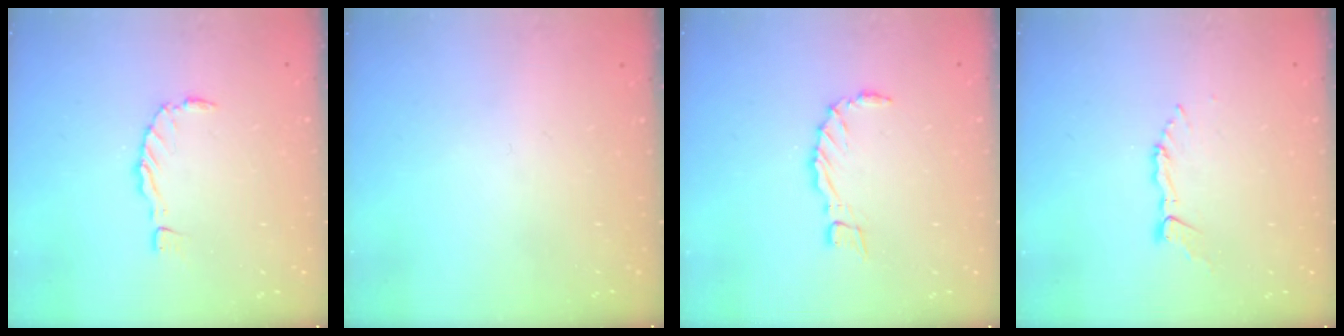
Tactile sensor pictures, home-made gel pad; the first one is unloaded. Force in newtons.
{"total": 0.0}
{"total": 5.2, "press": 5.2, "slide": 0.7}
{"total": 4.7, "press": 4.7, "slide": 0.4}